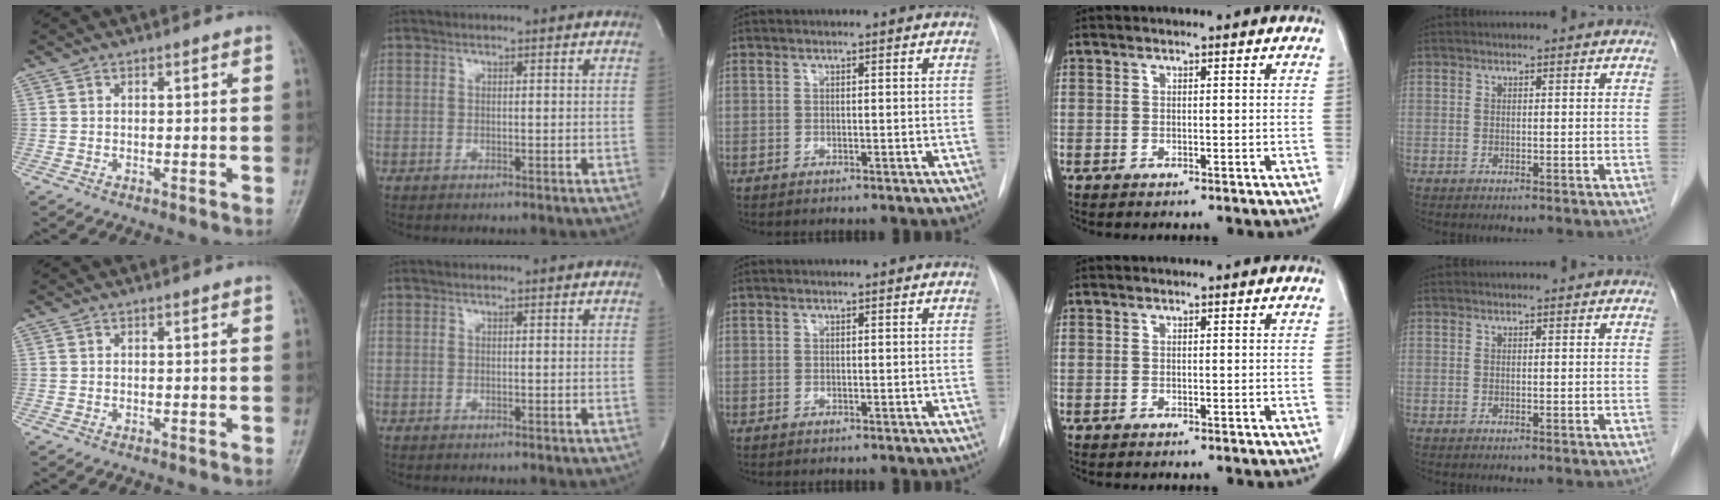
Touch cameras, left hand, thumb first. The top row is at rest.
{}